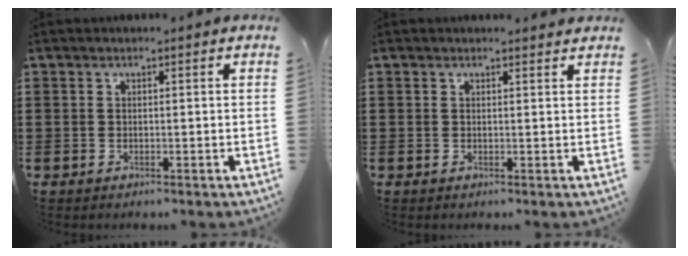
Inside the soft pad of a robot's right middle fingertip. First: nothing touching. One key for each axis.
{"total": 0.6, "fx": 0.6, "fy": 0.2, "fz": 0.1, "tx": 0.003, "ty": -0.003, "tz": 0.010}